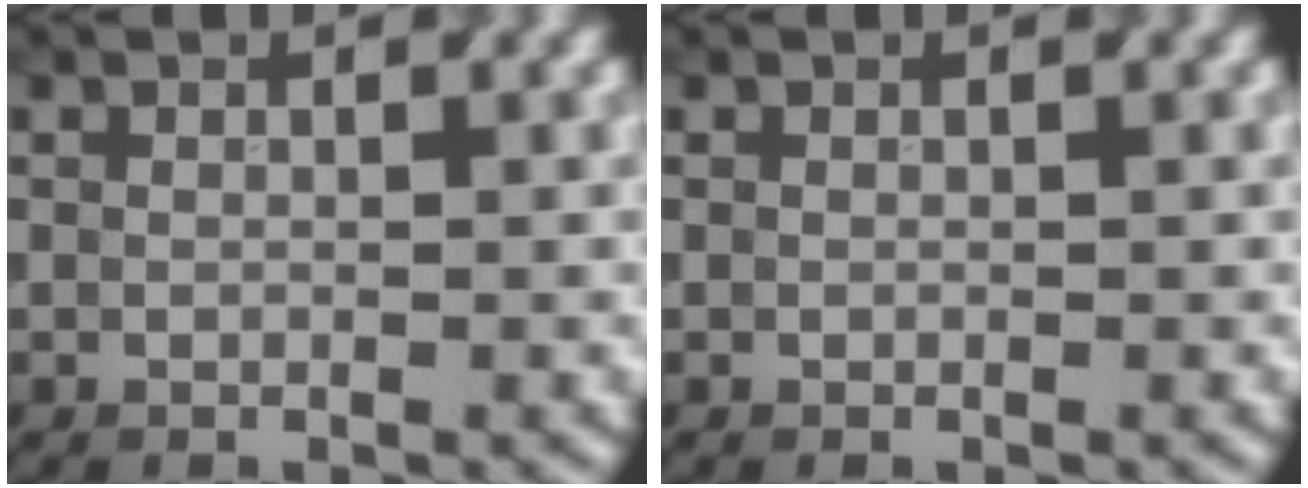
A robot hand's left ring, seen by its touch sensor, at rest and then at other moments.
{"total": 0.0}